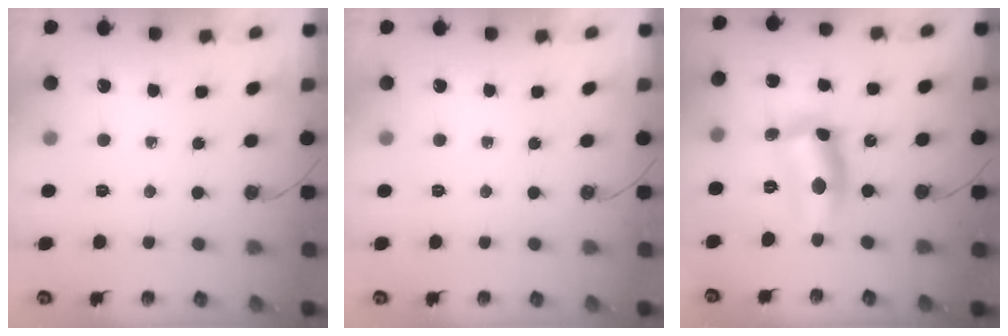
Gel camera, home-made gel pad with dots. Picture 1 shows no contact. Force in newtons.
{"total": 0.0}
{"total": 12.1, "press": 11.7, "slide": 3.1}